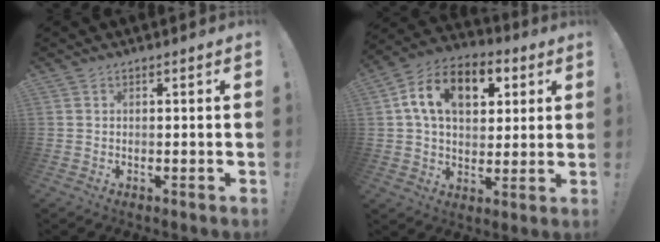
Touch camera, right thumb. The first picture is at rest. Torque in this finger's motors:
{"motor_torque": [1.99, 2.05, 0.69, -0.39, 0.14]}